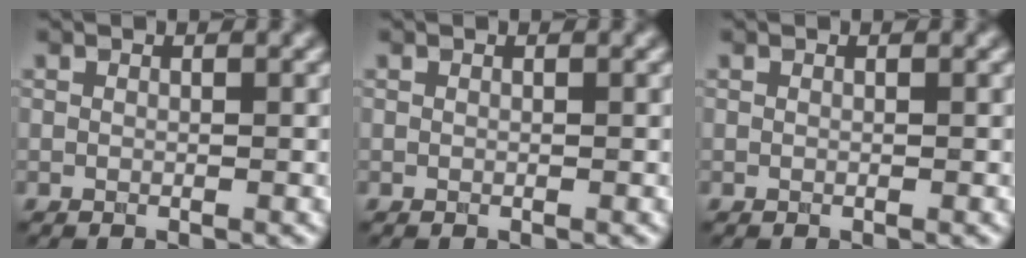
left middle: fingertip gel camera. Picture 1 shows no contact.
{"total": 0.0}
{"total": 0.0}